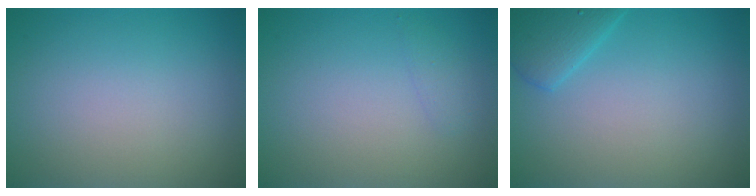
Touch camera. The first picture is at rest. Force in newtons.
{"total": 0.8, "press": 0.8, "slide": 0.0}
{"total": 2.7, "press": 2.7, "slide": 0.2}